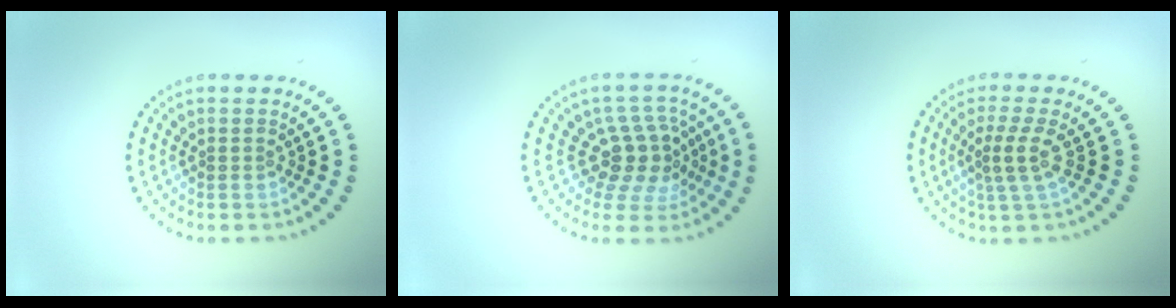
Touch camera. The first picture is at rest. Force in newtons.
{"total": 3.9, "press": 3.2, "slide": 2.3}
{"total": 2.5, "press": 1.7, "slide": 1.8}